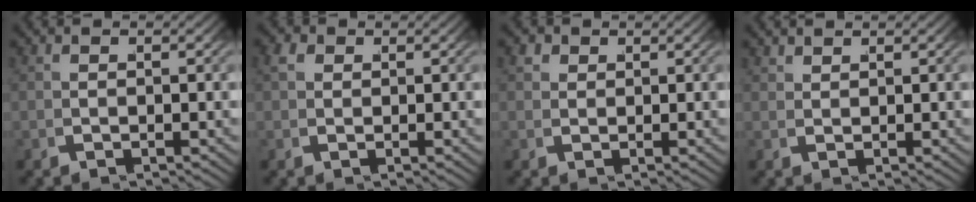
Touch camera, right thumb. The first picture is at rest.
{"total": 1.6, "force": [0.6, 1.4, 0.6], "torque": [-0.018, -0.002, 0.014]}
{"total": 1.9, "force": [1.0, 1.5, 0.6], "torque": [-0.017, -0.003, 0.021]}
{"total": 1.2, "force": [1.2, 0.0, -0.2], "torque": [0.007, 0.000, 0.029]}